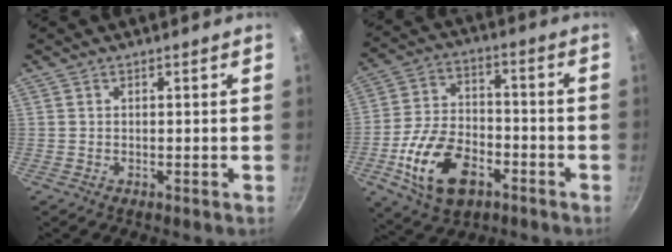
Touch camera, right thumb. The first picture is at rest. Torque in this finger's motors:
{"motor_torque": [0.15, 0.49, 0.01, -0.02, 0.35]}